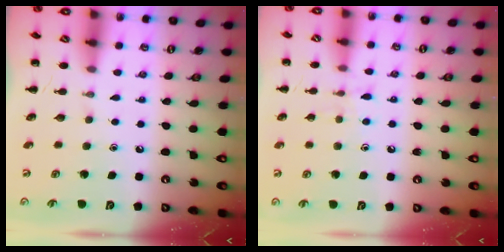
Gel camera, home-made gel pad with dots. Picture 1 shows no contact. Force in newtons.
{"total": 6.5, "press": 6.3, "slide": 1.4}